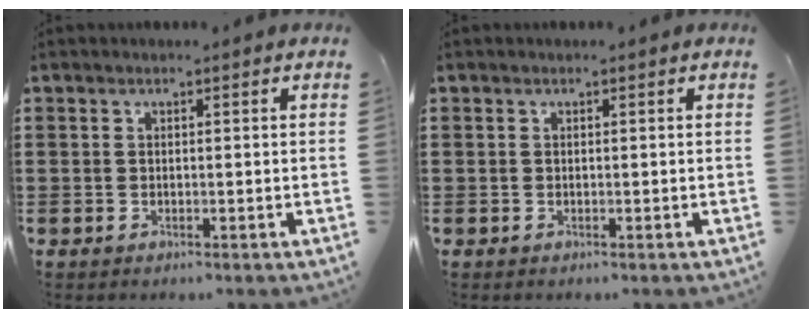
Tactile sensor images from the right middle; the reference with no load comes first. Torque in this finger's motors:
{"motor_torque": [0.15, -0.15, 0.00, 0.02]}